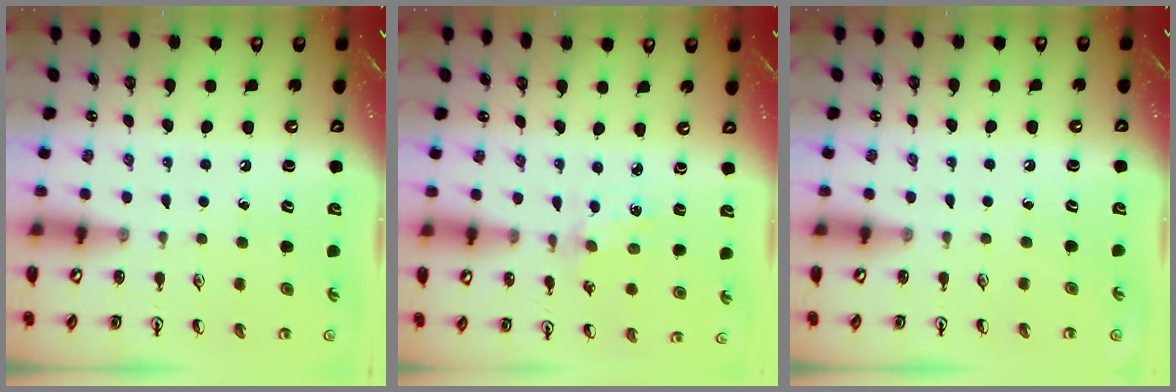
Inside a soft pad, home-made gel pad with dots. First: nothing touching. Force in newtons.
{"total": 1.0, "press": 1.0, "slide": 0.2}
{"total": 0.0}